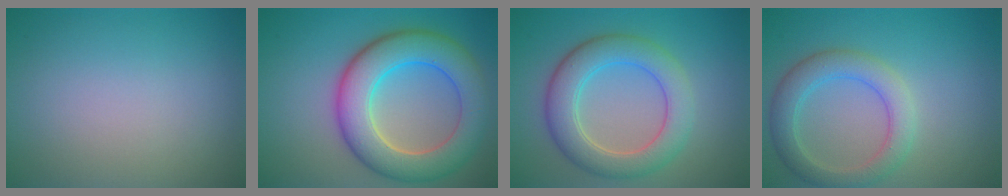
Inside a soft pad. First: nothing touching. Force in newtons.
{"total": 8.7, "press": 8.7, "slide": 0.5}
{"total": 5.0, "press": 5.0, "slide": 0.4}
{"total": 4.1, "press": 4.1, "slide": 0.1}